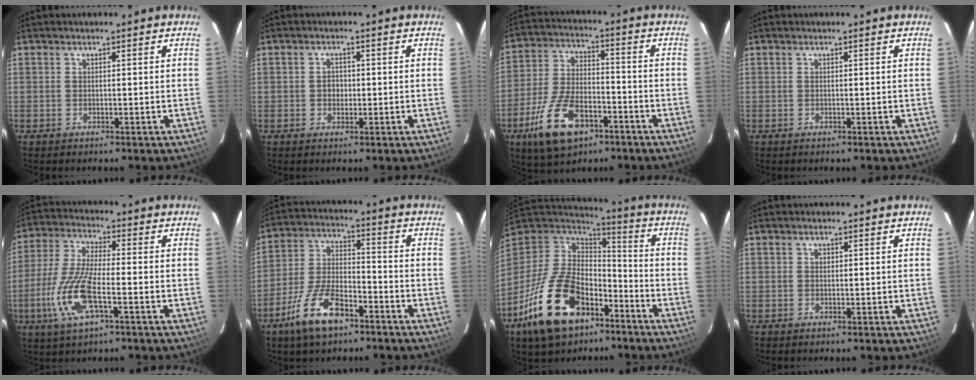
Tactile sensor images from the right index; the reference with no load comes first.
{"total": 2.1, "force": [-0.2, 1.9, 0.8], "torque": [-0.013, 0.006, -0.005]}
{"total": 15.0, "force": [-8.0, 7.3, 10.4], "torque": [-0.222, -0.008, -0.139]}
{"total": 0.0}
{"total": 12.9, "force": [-4.5, 3.6, 11.5], "torque": [-0.253, -0.009, -0.090]}
{"total": 12.7, "force": [-7.9, 5.1, 8.5], "torque": [-0.181, -0.001, -0.144]}
{"total": 22.5, "force": [-12.1, 13.3, 13.4], "torque": [-0.285, -0.003, -0.196]}
{"total": 0.6, "force": [0.1, 0.5, 0.1], "torque": [0.000, 0.003, 0.002]}